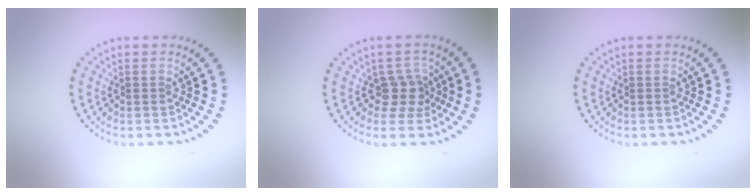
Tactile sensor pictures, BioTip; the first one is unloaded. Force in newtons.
{"total": 2.5, "press": 2.0, "slide": 1.4}
{"total": 0.0}